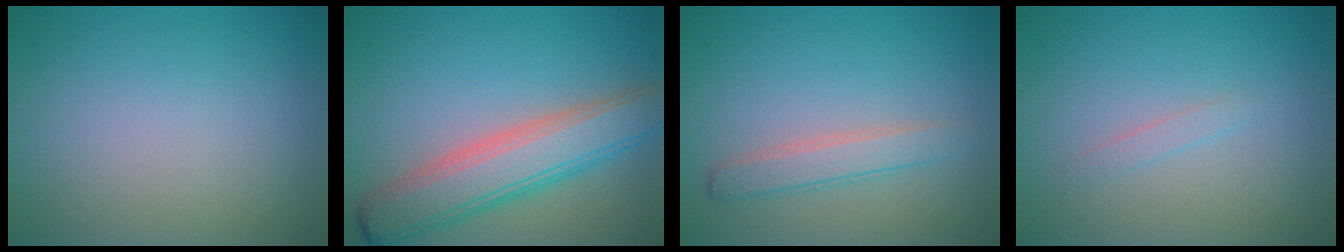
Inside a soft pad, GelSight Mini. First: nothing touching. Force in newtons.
{"total": 6.7, "press": 6.7, "slide": 0.3}
{"total": 2.2, "press": 2.2, "slide": 0.1}
{"total": 0.8, "press": 0.8, "slide": 0.0}